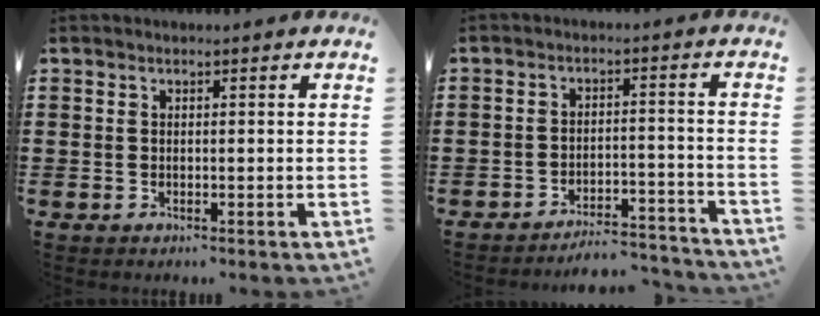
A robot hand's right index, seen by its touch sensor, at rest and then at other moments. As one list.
[{"total": 4.8, "force": [-4.6, 0.3, 1.2], "torque": [-0.024, -0.001, -0.092]}]